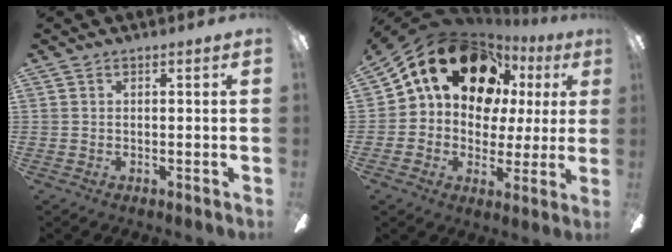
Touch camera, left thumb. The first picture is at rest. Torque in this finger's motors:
{"motor_torque": [-0.18, 2.31, 1.50, -1.27, 0.26]}